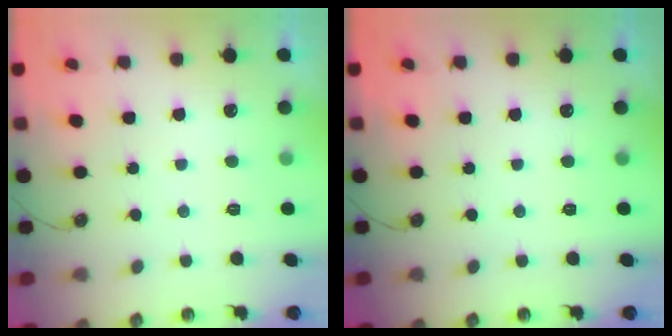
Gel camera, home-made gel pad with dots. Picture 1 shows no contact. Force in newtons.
{"total": 0.0}